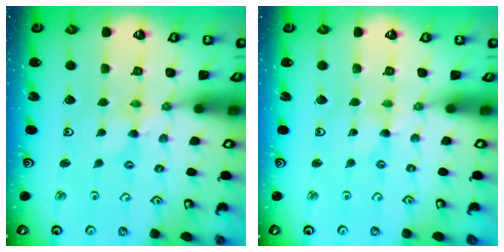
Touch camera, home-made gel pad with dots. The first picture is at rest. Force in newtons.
{"total": 0.0}